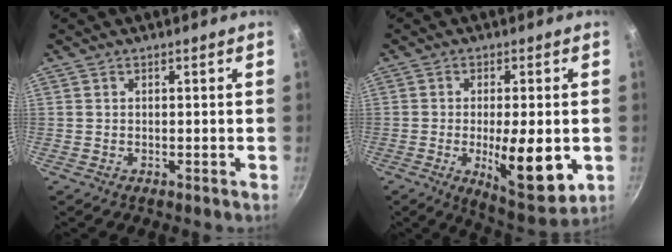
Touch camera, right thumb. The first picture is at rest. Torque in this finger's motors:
{"motor_torque": [-0.28, 0.74, 1.07, -0.18, 0.06]}